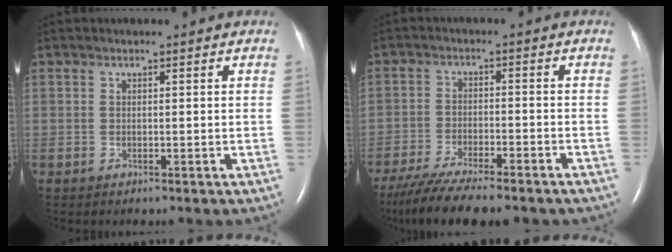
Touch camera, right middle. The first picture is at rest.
{"total": 13.7, "force": [-11.2, 2.0, 7.5], "torque": [-0.134, -0.027, -0.175]}